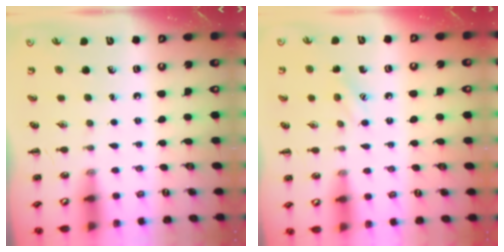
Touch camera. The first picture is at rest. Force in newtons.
{"total": 7.3, "press": 7.1, "slide": 1.8}